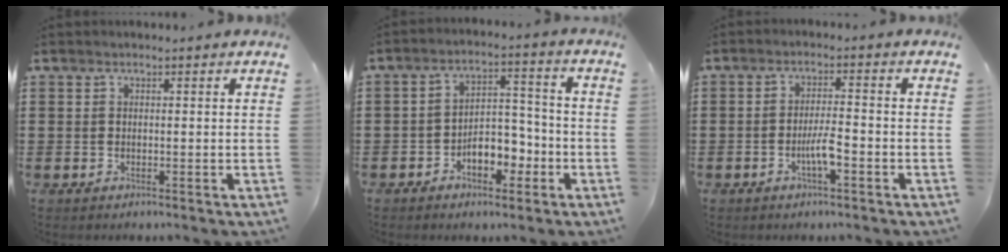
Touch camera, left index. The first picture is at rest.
{"total": 6.2, "force": [-3.2, 3.6, 3.9], "torque": [-0.061, 0.014, -0.063]}
{"total": 4.0, "force": [-1.7, 0.8, 3.6], "torque": [-0.069, 0.004, -0.034]}